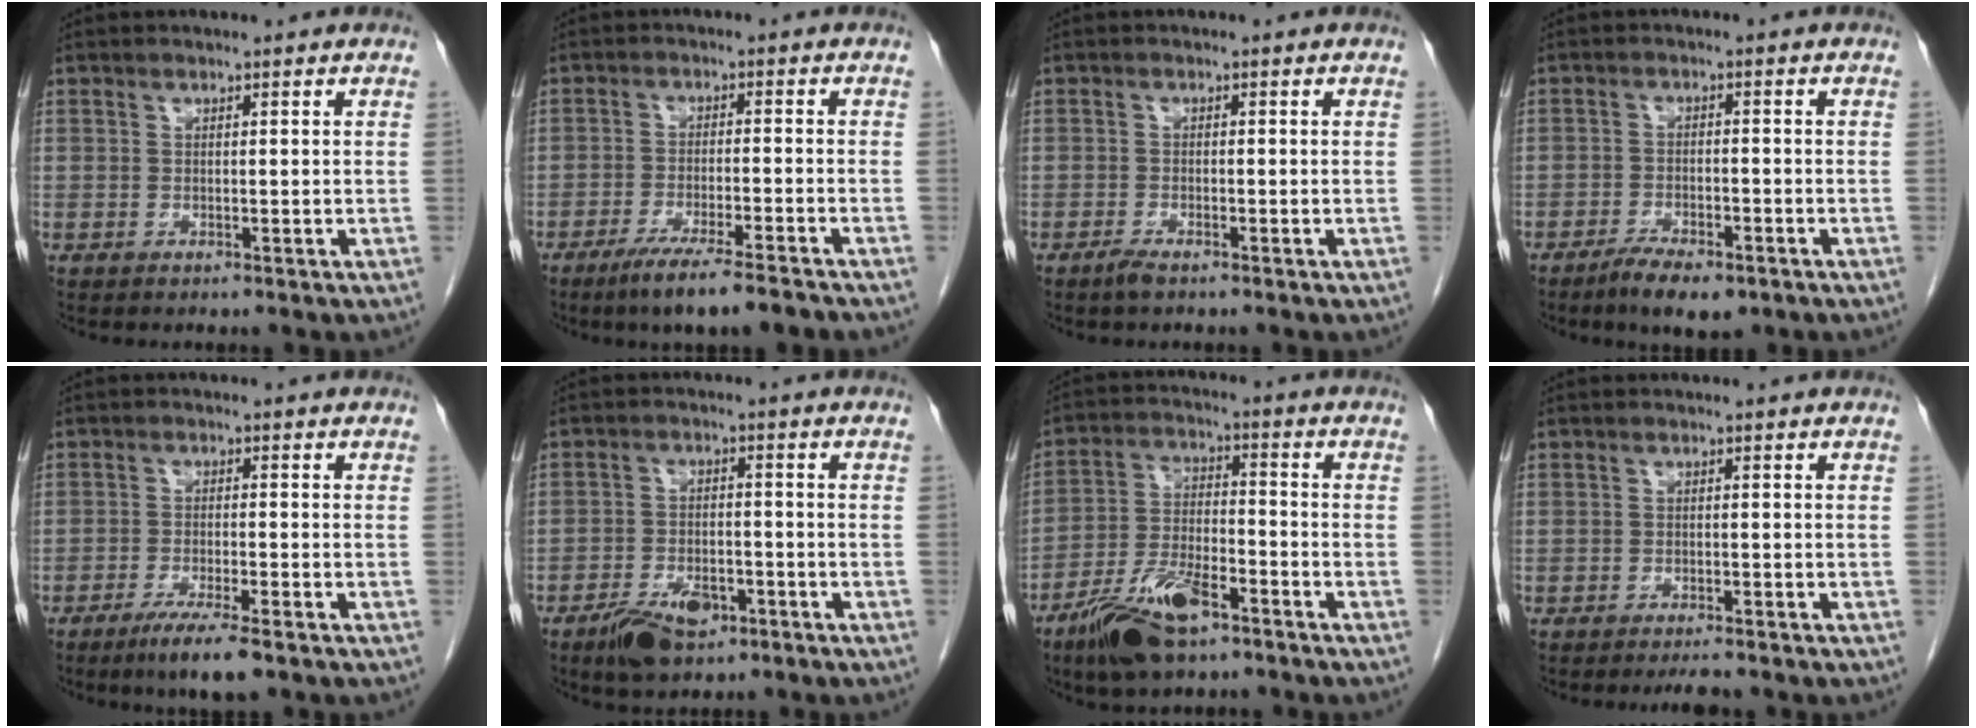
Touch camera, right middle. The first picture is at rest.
{"total": 9.2, "force": [-7.0, 0.4, 5.9], "torque": [-0.086, -0.018, -0.112]}
{"total": 1.7, "force": [-1.4, 0.3, 1.0], "torque": [-0.027, -0.003, -0.026]}
{"total": 6.0, "force": [-4.3, 1.8, 3.9], "torque": [-0.065, -0.006, -0.066]}
{"total": 6.3, "force": [-4.3, 0.4, 4.6], "torque": [-0.079, -0.015, -0.071]}
{"total": 6.4, "force": [-4.0, 3.0, 4.0], "torque": [-0.075, -0.002, -0.063]}
{"total": 11.1, "force": [-7.2, 3.4, 7.7], "torque": [-0.156, -0.009, -0.134]}
{"total": 2.3, "force": [-2.1, 0.2, 1.0], "torque": [-0.016, -0.005, -0.030]}